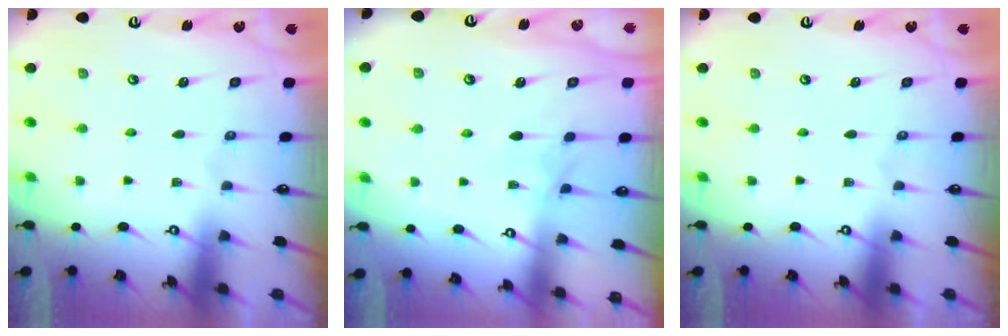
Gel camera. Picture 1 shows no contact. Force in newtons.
{"total": 1.4, "press": 1.3, "slide": 0.5}
{"total": 0.0}